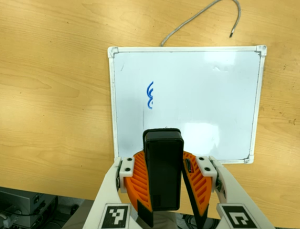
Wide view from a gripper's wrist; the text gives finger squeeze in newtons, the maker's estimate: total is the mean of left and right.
{"total": 10.7, "left": 10.3, "right": 11.2}